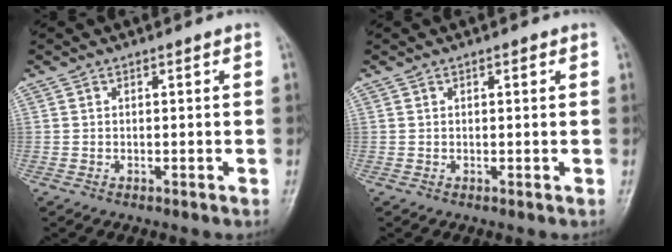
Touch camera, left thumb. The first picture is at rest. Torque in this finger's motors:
{"motor_torque": [-0.19, -0.10, -0.15, -0.10, 0.04]}